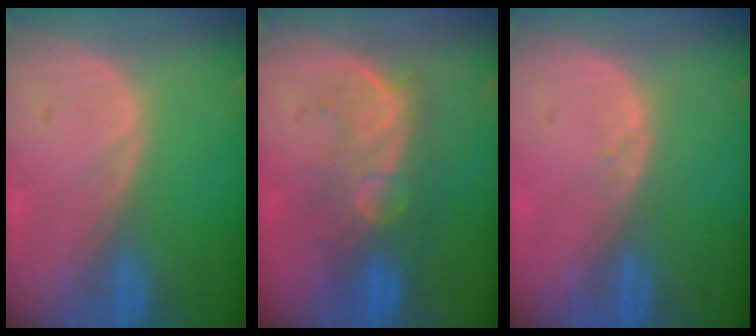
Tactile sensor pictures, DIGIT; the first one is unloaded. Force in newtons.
{"total": 9.0, "press": 8.3, "slide": 3.4}
{"total": 0.7, "press": 0.5, "slide": 0.5}